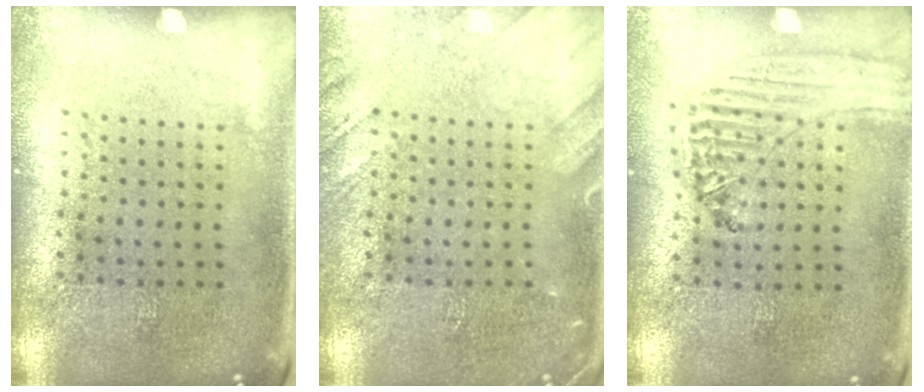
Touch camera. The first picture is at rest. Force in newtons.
{"total": 2.1, "press": 2.1, "slide": 0.2}
{"total": 0.6, "press": 0.6, "slide": 0.1}